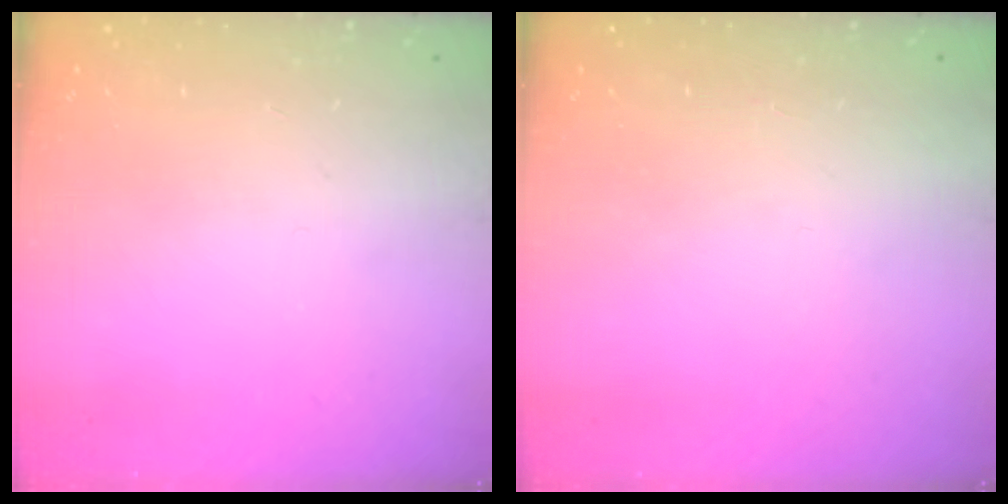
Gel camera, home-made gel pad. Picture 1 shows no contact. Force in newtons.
{"total": 1.5, "press": 1.5, "slide": 0.1}